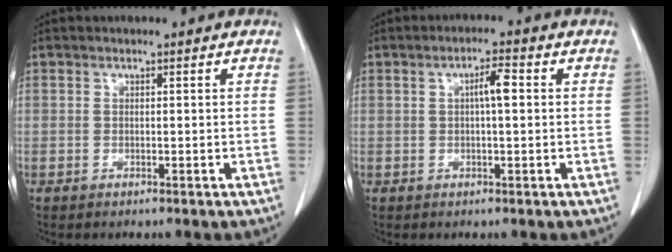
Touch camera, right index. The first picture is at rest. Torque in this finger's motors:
{"motor_torque": [0.45, 0.00, 0.09, 0.04]}